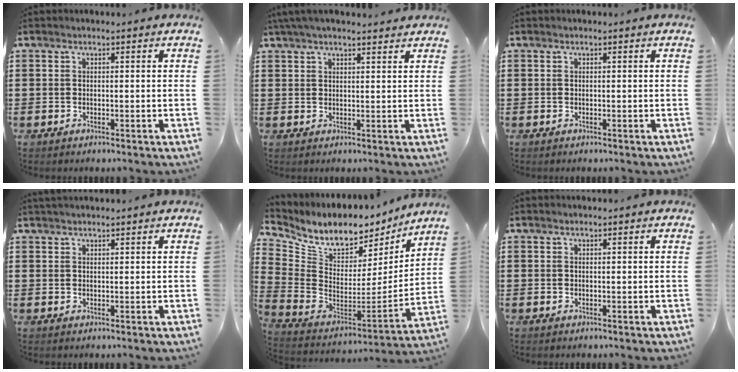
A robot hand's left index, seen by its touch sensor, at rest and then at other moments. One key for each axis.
{"total": 2.7, "fx": 2.4, "fy": 0.4, "fz": 1.2, "tx": -0.029, "ty": 0.001, "tz": 0.045}
{"total": 0.0}
{"total": 1.0, "fx": 1.0, "fy": 0.2, "fz": 0.0, "tx": -0.002, "ty": 0.000, "tz": 0.020}
{"total": 7.1, "fx": 5.7, "fy": 3.3, "fz": 2.6, "tx": -0.080, "ty": -0.053, "tz": 0.098}
{"total": 0.0}